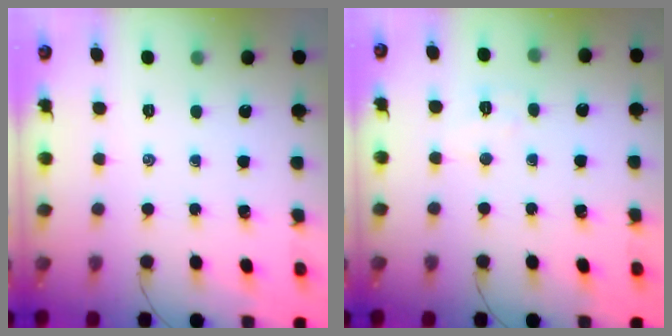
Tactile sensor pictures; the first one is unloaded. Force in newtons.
{"total": 4.9, "press": 4.8, "slide": 1.0}